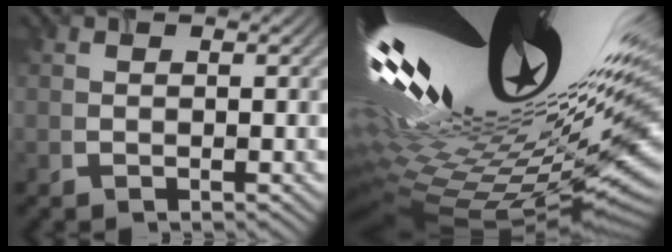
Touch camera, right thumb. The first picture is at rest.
{"total": 21.0, "force": [5.8, 6.3, 19.2], "torque": [-0.303, -0.013, 0.125]}